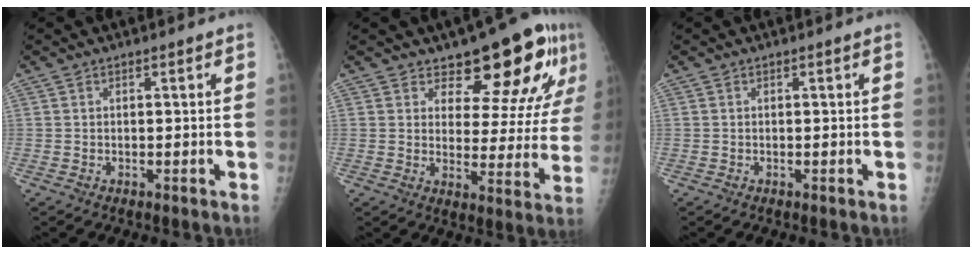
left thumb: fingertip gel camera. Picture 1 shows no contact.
{"total": 15.2, "force": [10.2, 5.9, 9.7], "torque": [-0.083, -0.074, 0.128]}
{"total": 0.0}